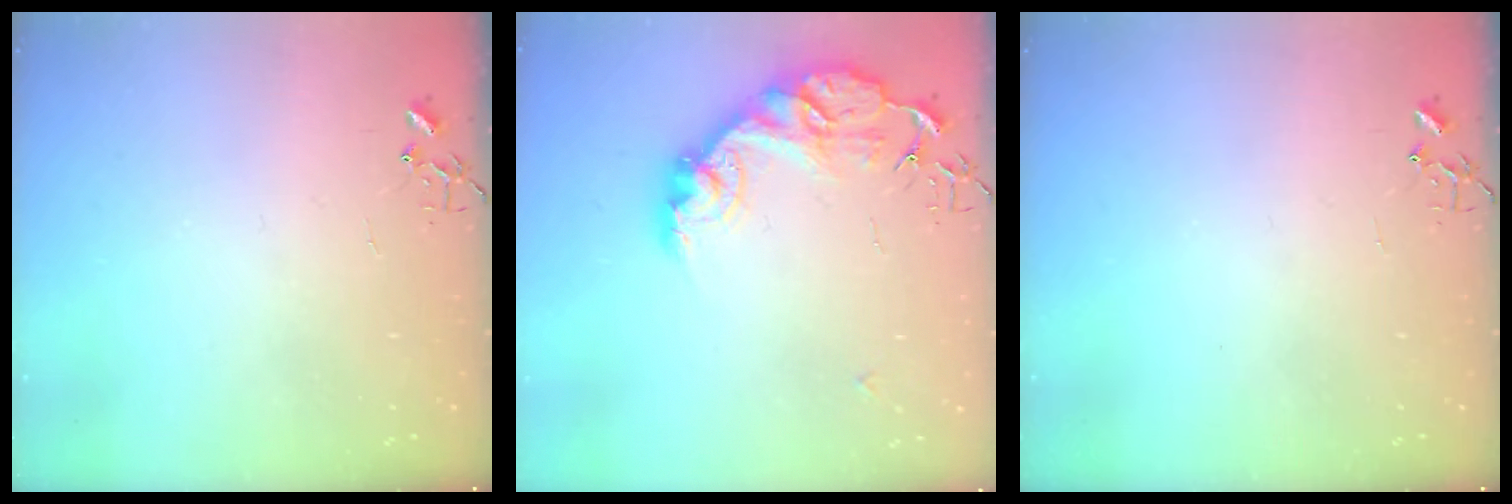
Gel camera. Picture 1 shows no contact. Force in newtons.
{"total": 15.4, "press": 15.4, "slide": 1.1}
{"total": 0.0}